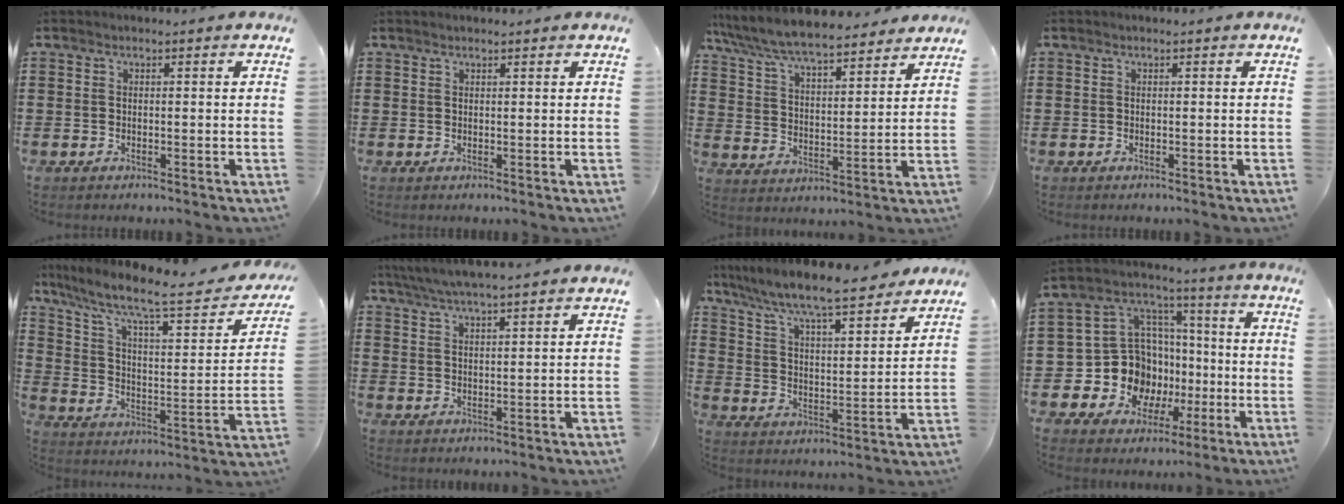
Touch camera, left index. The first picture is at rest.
{"total": 0.6, "force": [0.5, -0.1, 0.3], "torque": [-0.006, -0.002, 0.011]}
{"total": 7.5, "force": [7.0, 0.8, 2.6], "torque": [-0.080, -0.041, 0.121]}
{"total": 0.0}
{"total": 10.0, "force": [7.2, 1.6, 6.7], "torque": [-0.140, -0.046, 0.112]}
{"total": 4.6, "force": [4.3, -0.3, 1.7], "torque": [-0.047, -0.018, 0.075]}
{"total": 7.6, "force": [6.9, 0.0, 3.1], "torque": [-0.091, -0.052, 0.112]}
{"total": 12.4, "force": [-2.8, 11.2, 4.4], "torque": [-0.126, 0.000, -0.038]}